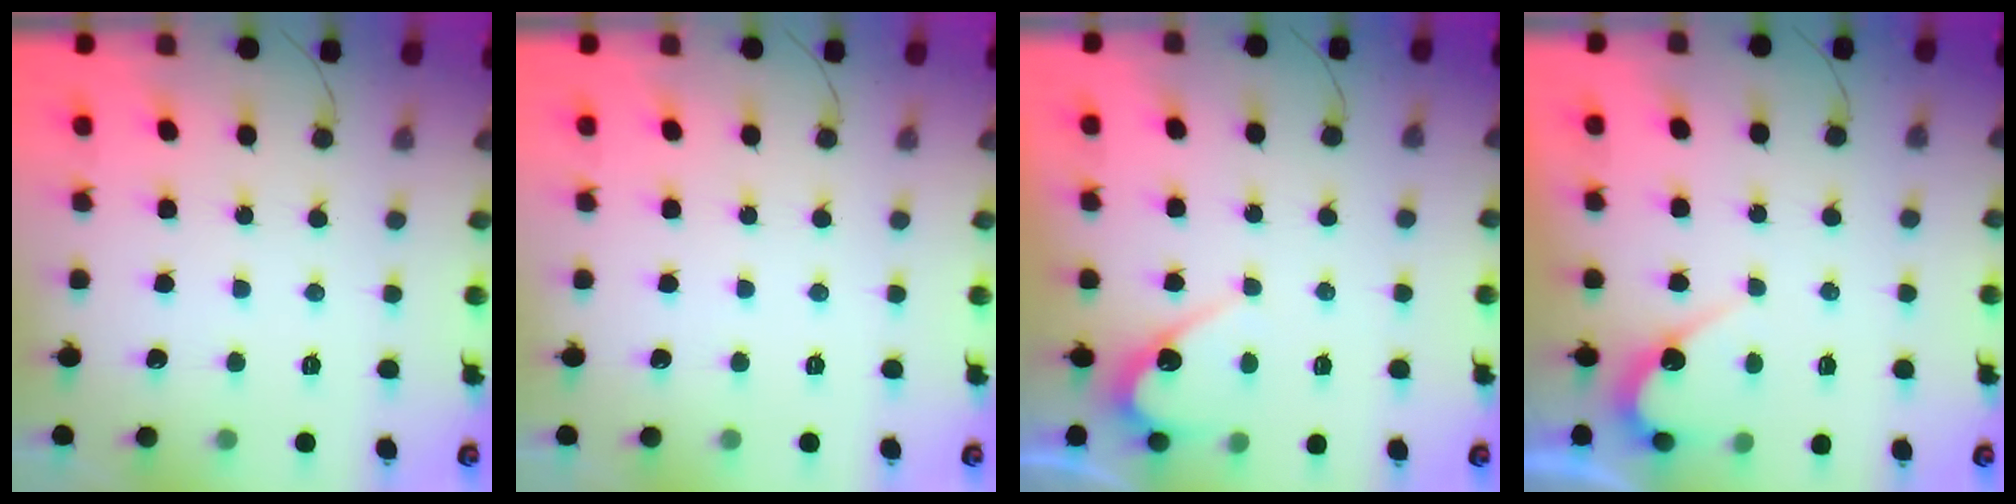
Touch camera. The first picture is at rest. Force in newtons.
{"total": 0.0}
{"total": 6.7, "press": 6.7, "slide": 0.3}
{"total": 5.5, "press": 5.5, "slide": 0.4}